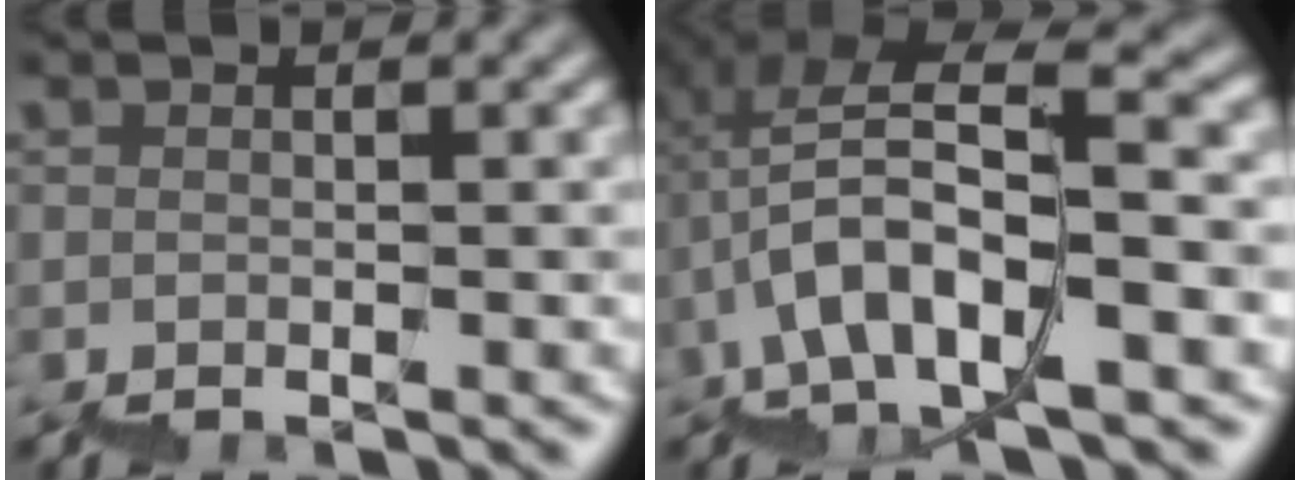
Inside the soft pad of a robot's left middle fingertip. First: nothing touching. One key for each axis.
{"total": 8.7, "fx": 0.1, "fy": 3.6, "fz": 7.9, "tx": -0.130, "ty": 0.024, "tz": 0.002}